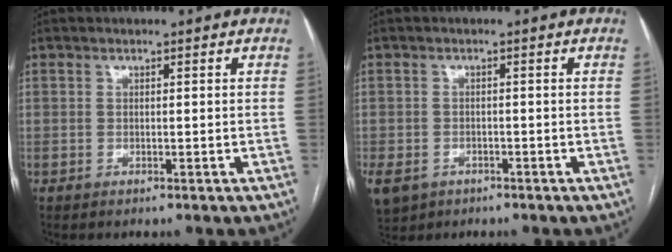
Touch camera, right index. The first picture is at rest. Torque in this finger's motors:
{"motor_torque": [1.12, -1.02, 1.02, 0.21]}